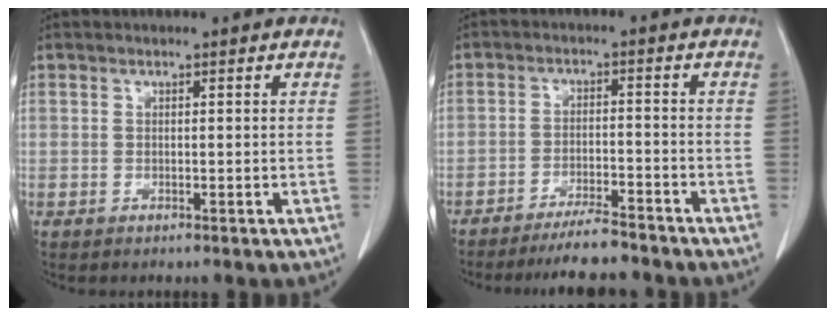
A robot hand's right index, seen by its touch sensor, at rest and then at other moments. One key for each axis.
{"total": 7.6, "fx": -7.0, "fy": 0.6, "fz": 2.8, "tx": -0.040, "ty": -0.012, "tz": -0.115}